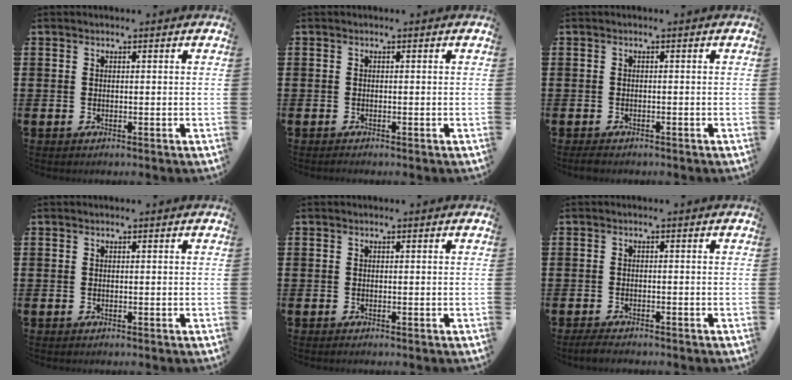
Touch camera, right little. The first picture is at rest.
{"total": 0.0}
{"total": 0.8, "force": [-0.6, 0.3, 0.4], "torque": [-0.010, 0.000, -0.013]}
{"total": 0.0}
{"total": 0.0}
{"total": 1.4, "force": [-1.3, 0.2, 0.6], "torque": [-0.012, 0.002, -0.025]}